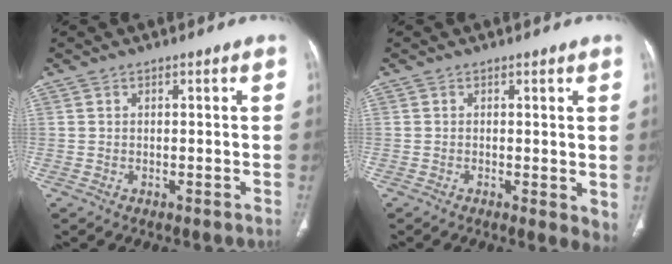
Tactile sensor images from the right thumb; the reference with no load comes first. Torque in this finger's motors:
{"motor_torque": [-0.01, 0.26, -0.21, 0.16, 0.01]}